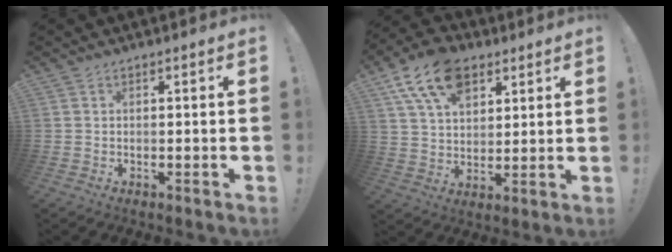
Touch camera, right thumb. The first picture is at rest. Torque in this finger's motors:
{"motor_torque": [1.19, 1.29, 1.20, 0.64, 0.13]}